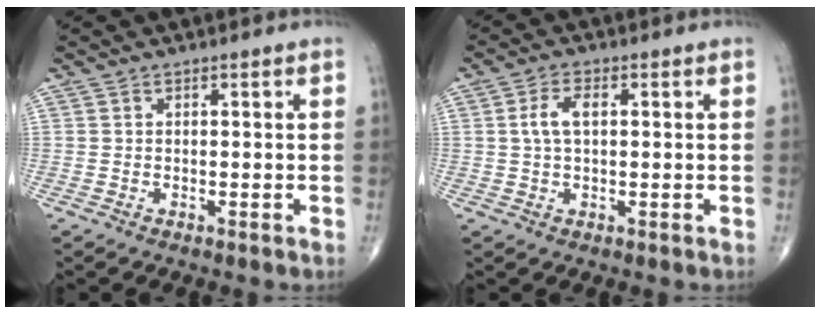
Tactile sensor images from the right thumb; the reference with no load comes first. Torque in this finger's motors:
{"motor_torque": [-0.62, 0.66, 0.44, -0.09, 0.15]}